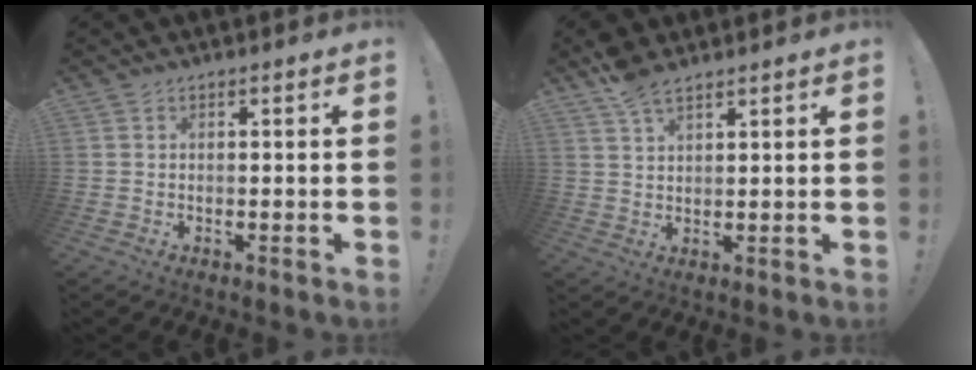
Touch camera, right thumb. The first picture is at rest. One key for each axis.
{"total": 6.0, "fx": 4.5, "fy": 2.2, "fz": 3.3, "tx": -0.056, "ty": -0.024, "tz": 0.085}